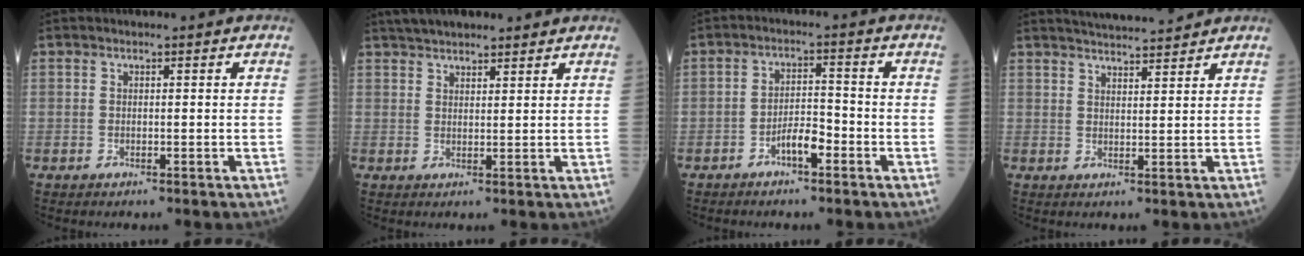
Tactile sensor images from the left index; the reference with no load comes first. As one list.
[{"total": 7.2, "force": [6.2, 2.0, 3.1], "torque": [-0.049, 0.029, 0.099]}, {"total": 4.1, "force": [-2.8, 1.0, 2.8], "torque": [-0.050, 0.000, -0.054]}, {"total": 7.6, "force": [7.2, 0.4, 2.4], "torque": [-0.044, 0.012, 0.107]}]